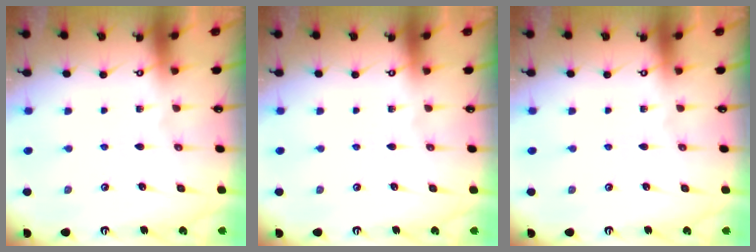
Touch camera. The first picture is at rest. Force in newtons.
{"total": 0.0}
{"total": 0.0}